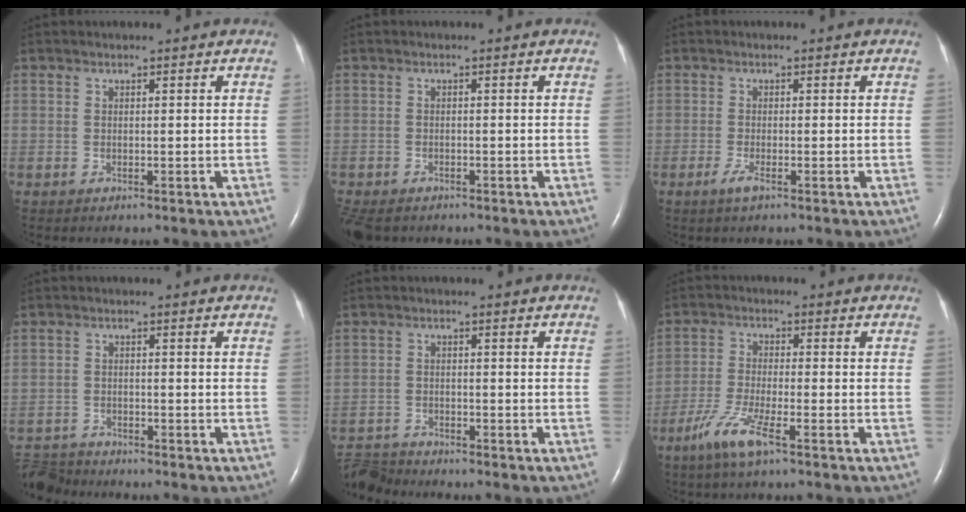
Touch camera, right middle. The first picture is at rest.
{"total": 5.4, "force": [-4.3, 2.5, 2.2], "torque": [-0.040, -0.008, -0.064]}
{"total": 1.6, "force": [-1.0, 0.1, 1.3], "torque": [-0.030, -0.004, -0.023]}
{"total": 5.8, "force": [-5.7, 0.8, -0.2], "torque": [-0.001, -0.007, -0.109]}
{"total": 5.3, "force": [-5.2, 0.1, -0.4], "torque": [0.003, -0.008, -0.101]}
{"total": 6.6, "force": [-4.0, 0.6, 5.2], "torque": [-0.117, -0.013, -0.080]}